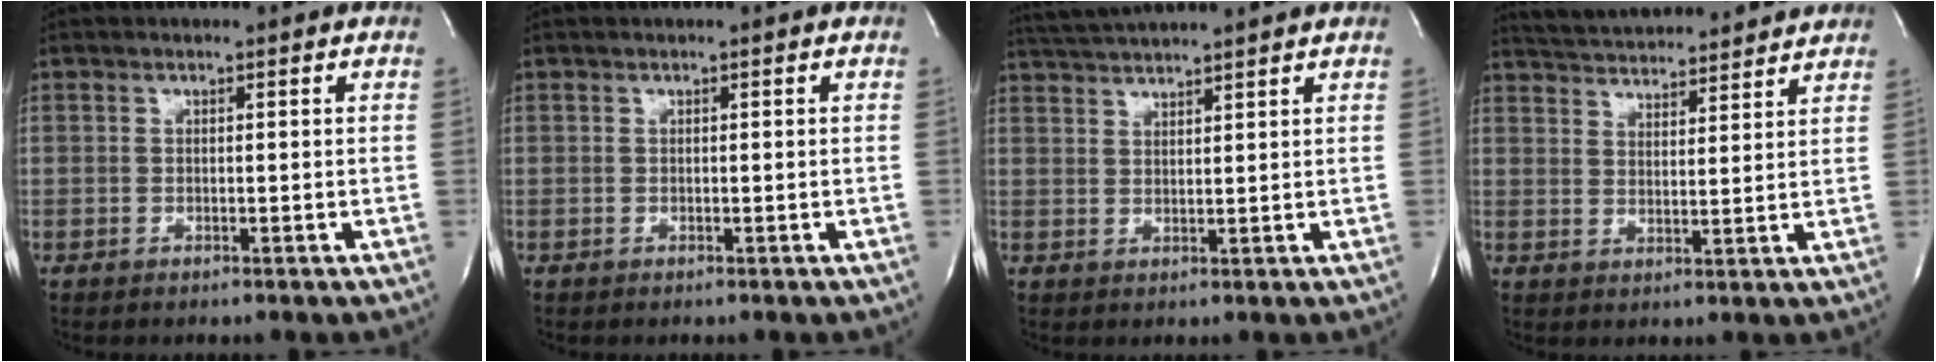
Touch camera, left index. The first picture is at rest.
{"total": 0.0}
{"total": 7.0, "force": [6.5, -1.3, 2.3], "torque": [-0.047, 0.021, 0.108]}
{"total": 14.6, "force": [13.7, 2.0, 4.5], "torque": [-0.080, 0.023, 0.200]}